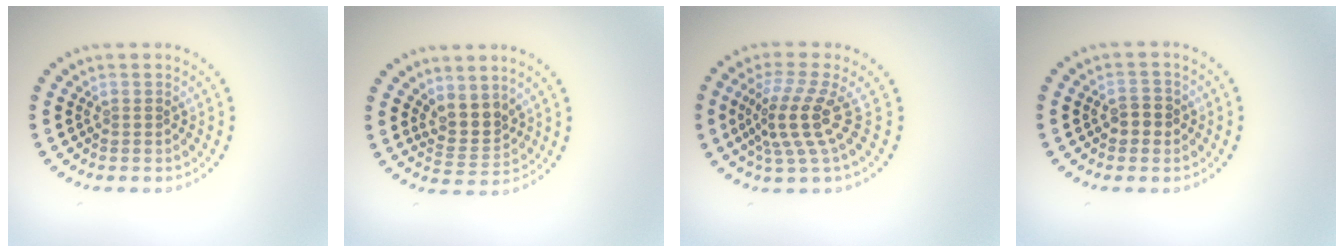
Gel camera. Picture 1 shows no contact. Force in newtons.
{"total": 2.8, "press": 2.2, "slide": 1.7}
{"total": 4.2, "press": 2.9, "slide": 3.1}
{"total": 1.9, "press": 1.9, "slide": 0.2}